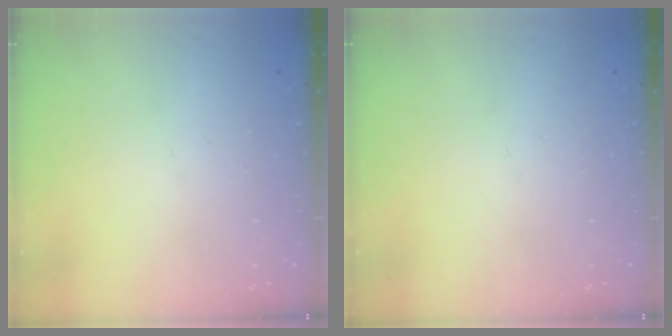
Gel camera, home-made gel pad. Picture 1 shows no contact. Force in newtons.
{"total": 0.0}